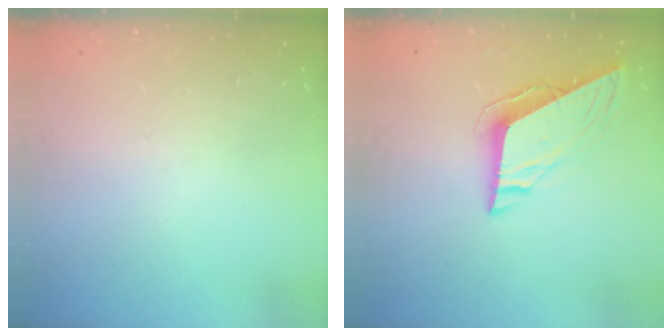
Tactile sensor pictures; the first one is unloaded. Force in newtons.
{"total": 8.9, "press": 8.8, "slide": 1.2}